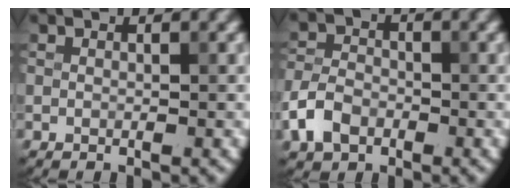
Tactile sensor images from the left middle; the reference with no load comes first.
{"total": 3.9, "force": [-1.9, 2.7, 2.0], "torque": [-0.045, 0.001, -0.043]}